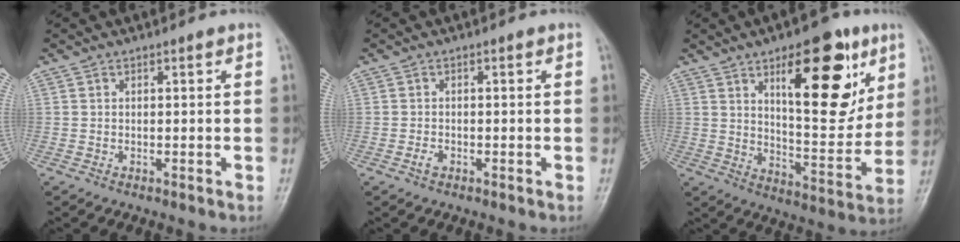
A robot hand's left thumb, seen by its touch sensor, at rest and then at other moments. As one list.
[{"total": 1.4, "force": [-0.8, 0.9, 0.8], "torque": [-0.015, 0.003, -0.017]}, {"total": 20.3, "force": [8.9, 8.3, 16.3], "torque": [-0.180, -0.045, 0.138]}]